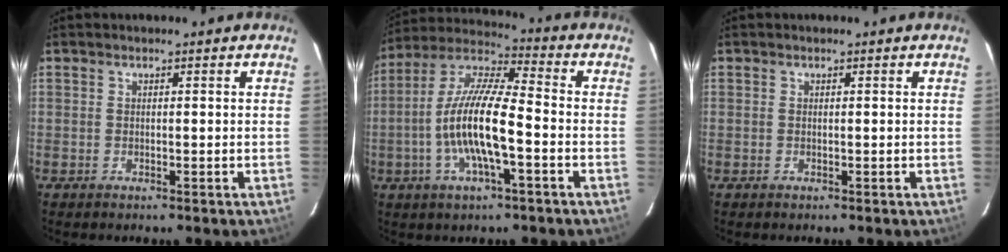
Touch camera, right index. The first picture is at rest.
{"total": 14.2, "force": [-3.6, 3.2, 13.3], "torque": [-0.264, -0.002, -0.073]}
{"total": 0.0}